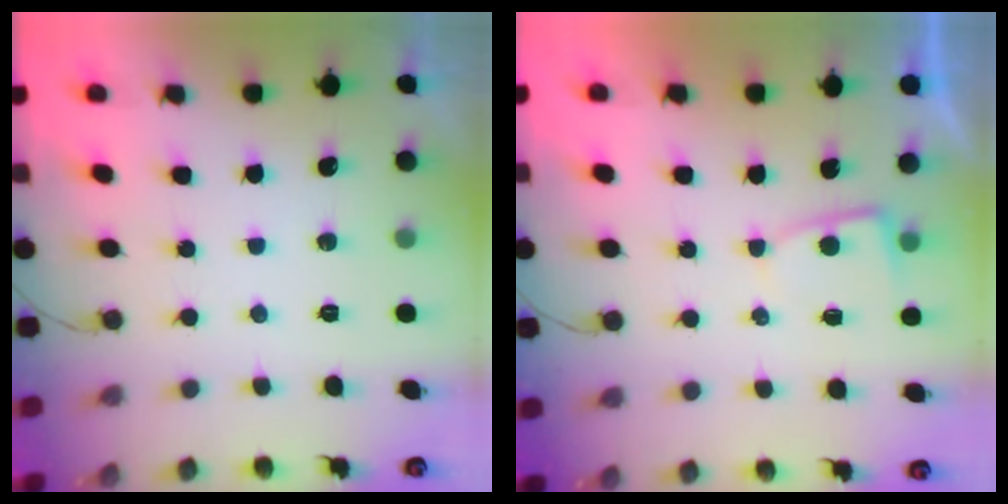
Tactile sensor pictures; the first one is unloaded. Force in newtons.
{"total": 2.8, "press": 2.7, "slide": 0.4}